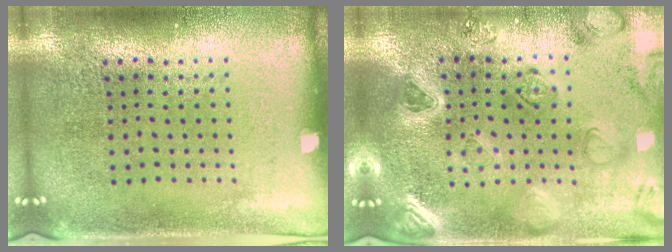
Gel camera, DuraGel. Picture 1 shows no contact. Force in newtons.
{"total": 2.3, "press": 2.3, "slide": 0.1}